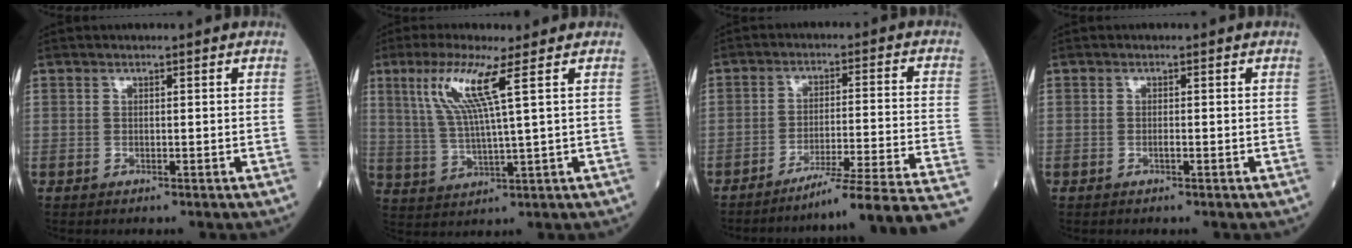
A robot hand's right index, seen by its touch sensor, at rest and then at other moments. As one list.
[{"total": 8.6, "force": [3.8, -0.8, 7.7], "torque": [-0.162, 0.002, 0.078]}, {"total": 18.3, "force": [-15.7, -3.0, 8.9], "torque": [-0.070, -0.011, -0.219]}, {"total": 0.7, "force": [-0.2, 0.0, 0.6], "torque": [-0.015, 0.000, -0.004]}]